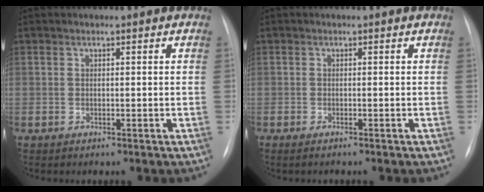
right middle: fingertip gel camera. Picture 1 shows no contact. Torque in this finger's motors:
{"motor_torque": [0.70, -0.73, 0.08, 0.02]}